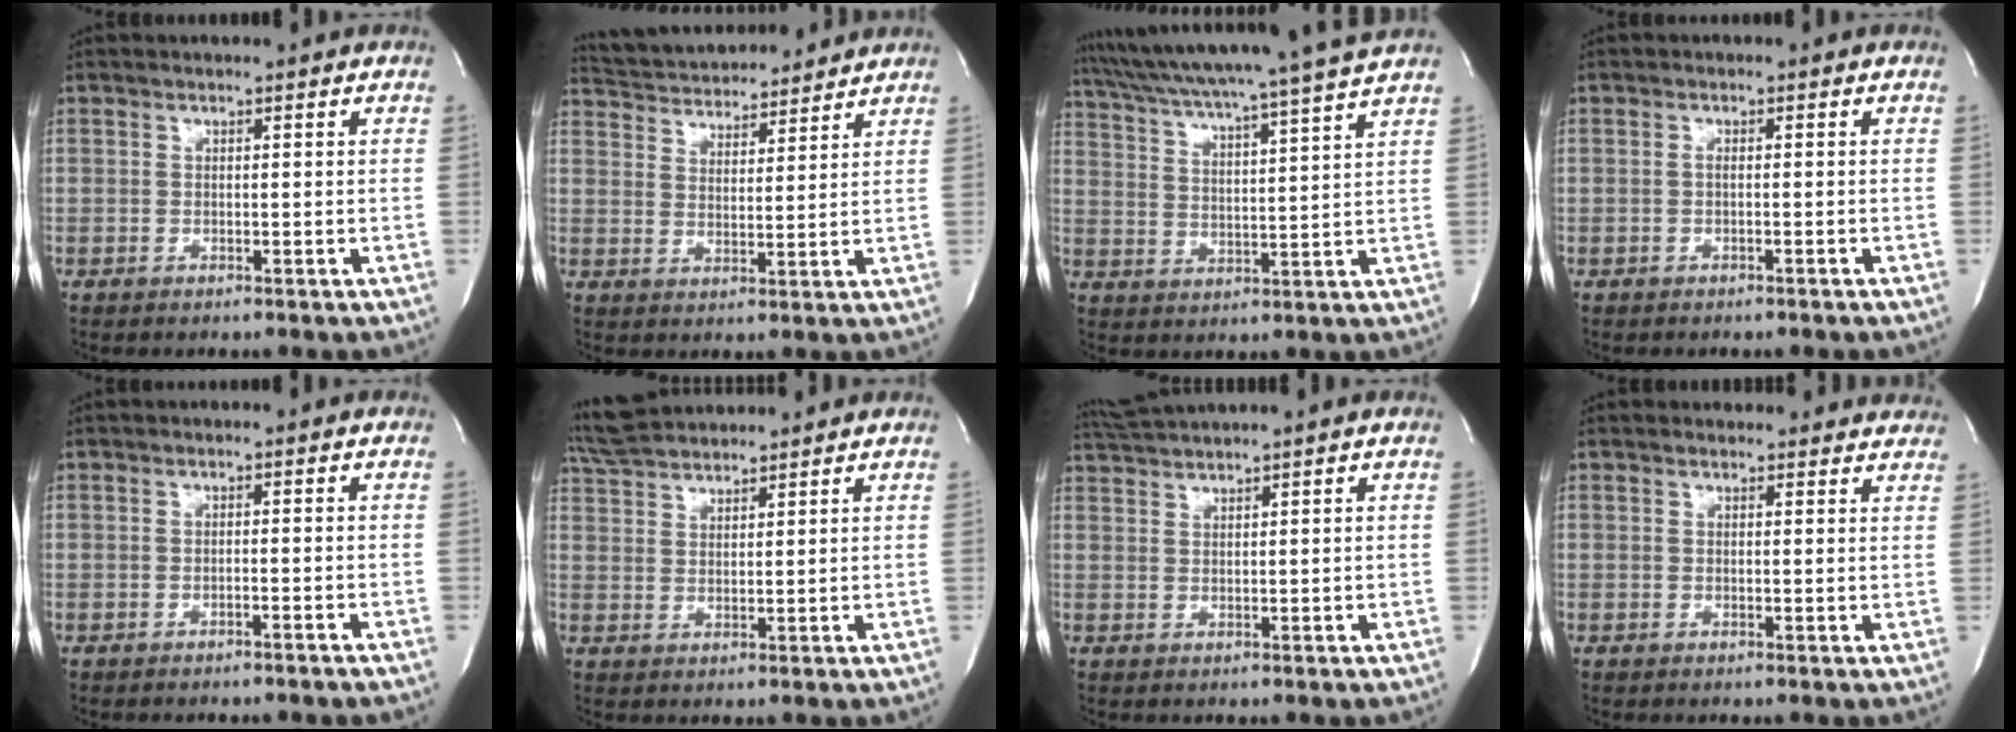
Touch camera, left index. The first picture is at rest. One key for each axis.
{"total": 13.4, "fx": 12.7, "fy": 2.5, "fz": 3.5, "tx": -0.062, "ty": 0.024, "tz": 0.198}
{"total": 18.8, "fx": 16.6, "fy": -2.3, "fz": 8.5, "tx": -0.152, "ty": -0.017, "tz": 0.241}
{"total": 0.8, "fx": -0.5, "fy": 0.0, "fz": 0.6, "tx": -0.014, "ty": 0.001, "tz": -0.006}
{"total": 1.6, "fx": -1.4, "fy": -0.2, "fz": 0.8, "tx": -0.017, "ty": 0.004, "tz": -0.013}
{"total": 8.8, "fx": 8.3, "fy": 1.5, "fz": 2.5, "tx": -0.057, "ty": 0.036, "tz": 0.155}
{"total": 3.8, "fx": 3.4, "fy": -1.4, "fz": 0.8, "tx": -0.021, "ty": 0.011, "tz": 0.072}
{"total": 9.1, "fx": 8.6, "fy": 2.7, "fz": 1.3, "tx": 0.015, "ty": 0.005, "tz": 0.072}